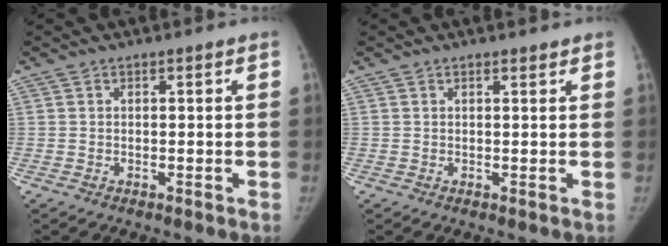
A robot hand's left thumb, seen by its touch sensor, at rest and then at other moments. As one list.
[{"total": 1.0, "force": [0.9, 0.3, 0.4], "torque": [-0.006, -0.005, 0.013]}]